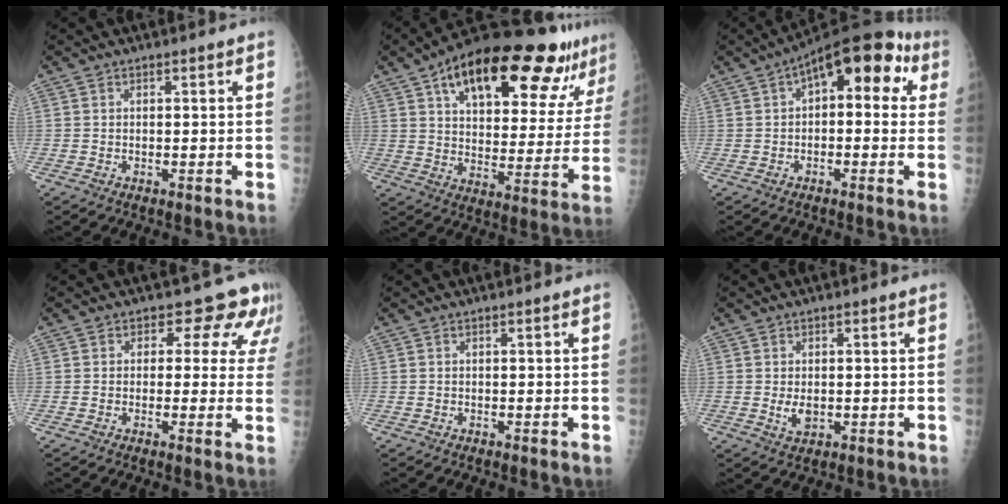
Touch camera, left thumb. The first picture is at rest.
{"total": 27.8, "force": [16.3, 10.8, 19.7], "torque": [-0.263, -0.015, 0.245]}
{"total": 14.6, "force": [4.2, 7.4, 11.8], "torque": [-0.121, 0.039, 0.048]}
{"total": 7.6, "force": [5.3, 4.9, 2.2], "torque": [0.023, -0.017, 0.037]}
{"total": 0.0}
{"total": 3.2, "force": [-0.2, 2.2, 2.4], "torque": [-0.034, -0.006, 0.003]}